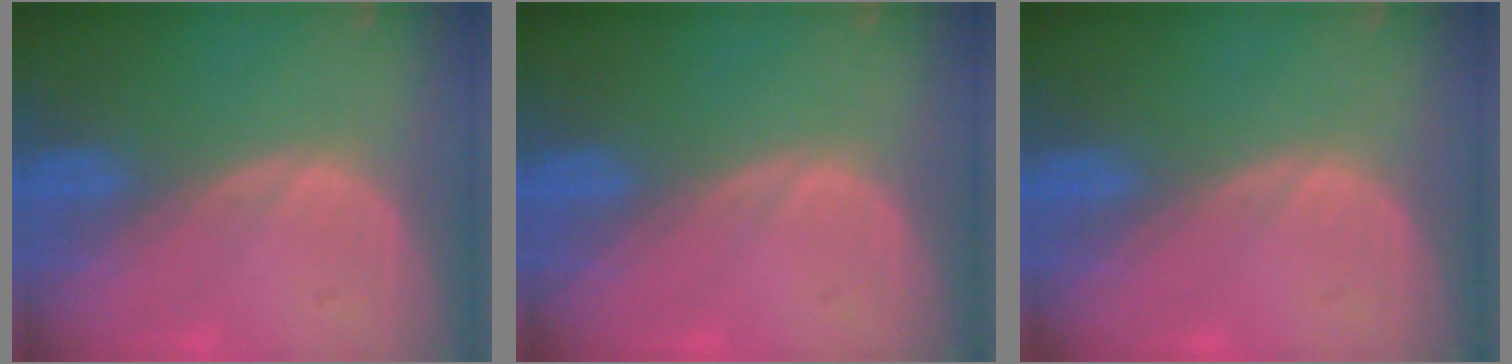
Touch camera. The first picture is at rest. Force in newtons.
{"total": 0.0}
{"total": 0.0}